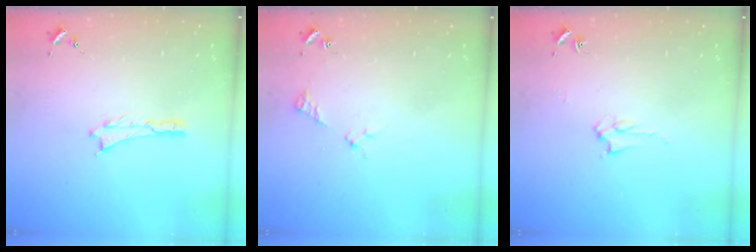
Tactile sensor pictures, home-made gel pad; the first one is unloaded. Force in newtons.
{"total": 2.5, "press": 2.5, "slide": 0.3}
{"total": 2.8, "press": 2.8, "slide": 0.4}